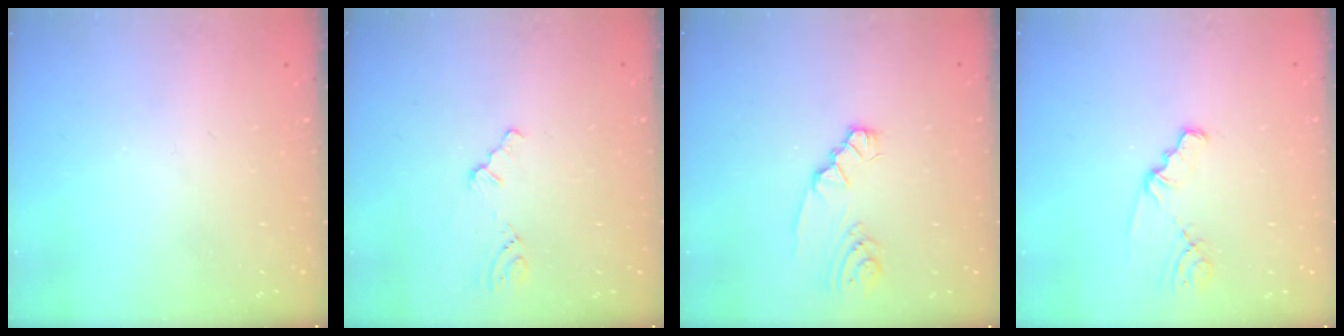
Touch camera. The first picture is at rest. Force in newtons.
{"total": 0.8, "press": 0.7, "slide": 0.2}
{"total": 3.4, "press": 3.4, "slide": 0.4}
{"total": 1.8, "press": 1.8, "slide": 0.3}